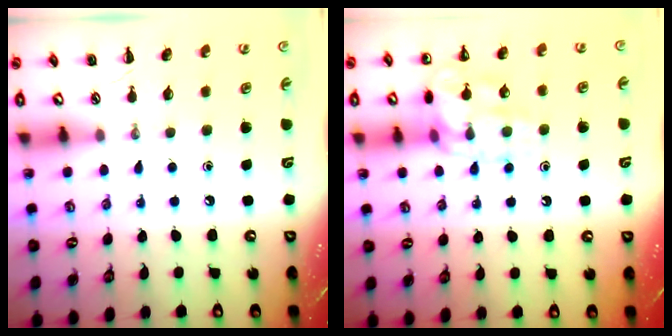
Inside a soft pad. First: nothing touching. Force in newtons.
{"total": 13.1, "press": 13.1, "slide": 0.4}